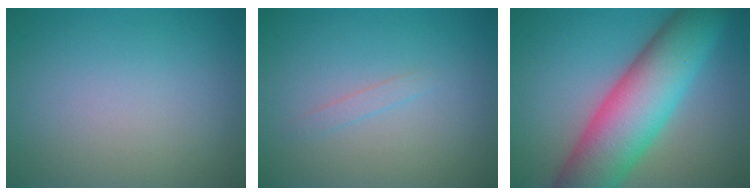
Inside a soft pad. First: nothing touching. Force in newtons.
{"total": 0.8, "press": 0.8, "slide": 0.1}
{"total": 11.8, "press": 11.8, "slide": 0.3}